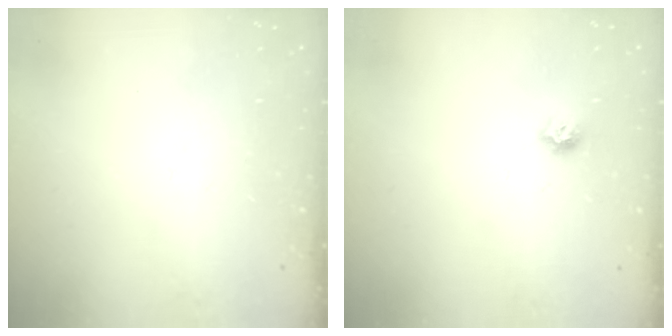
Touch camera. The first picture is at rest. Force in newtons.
{"total": 6.4, "press": 6.4, "slide": 0.8}